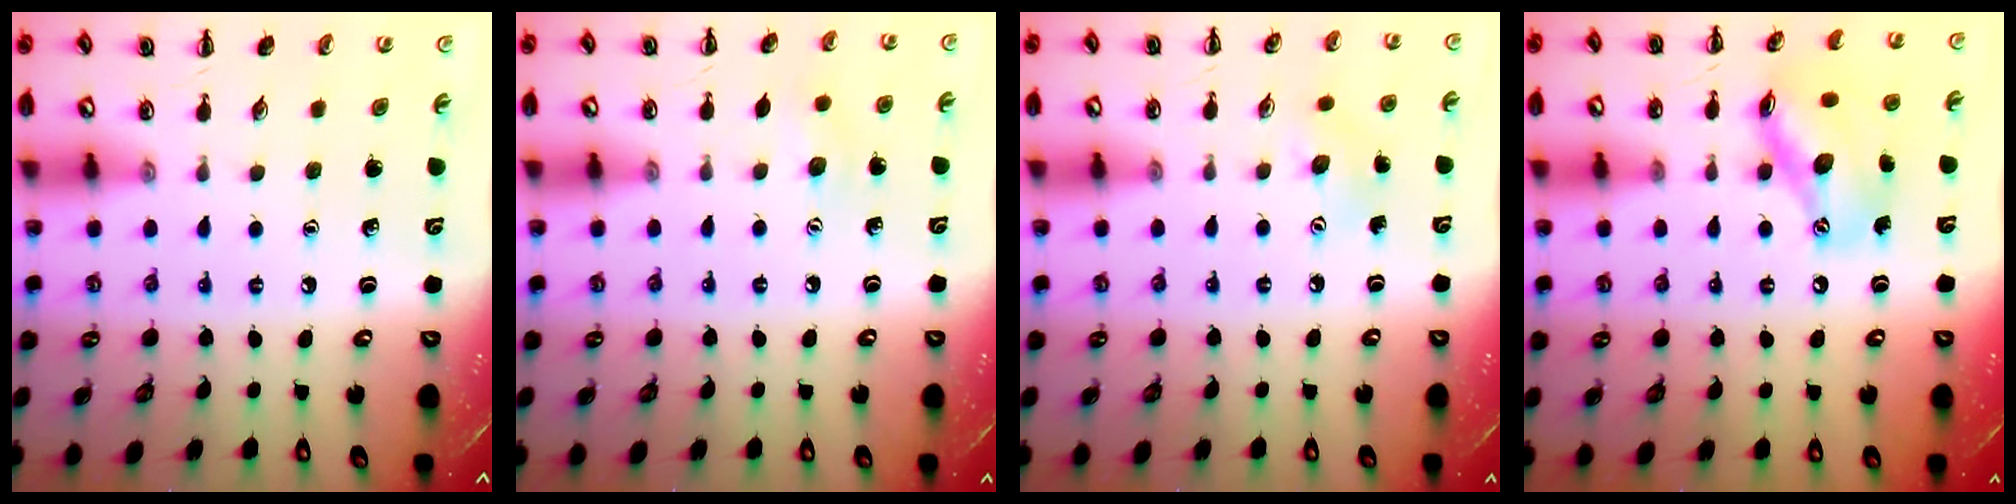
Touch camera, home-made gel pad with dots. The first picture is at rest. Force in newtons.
{"total": 6.6, "press": 6.5, "slide": 1.4}
{"total": 6.2, "press": 6.0, "slide": 1.4}
{"total": 14.3, "press": 14.1, "slide": 2.2}